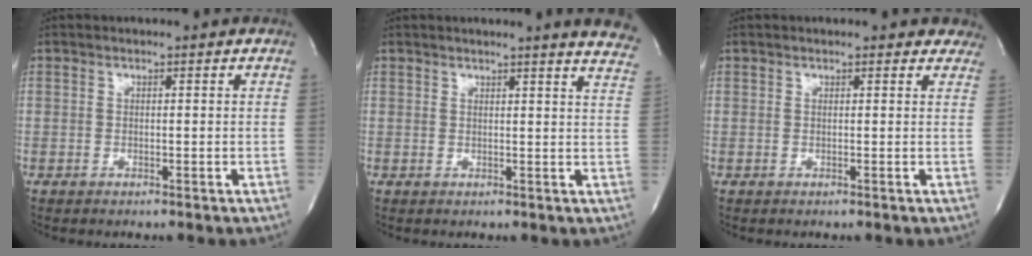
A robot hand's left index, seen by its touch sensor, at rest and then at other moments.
{"total": 9.7, "force": [8.9, -0.4, 4.0], "torque": [-0.040, -0.050, 0.072]}
{"total": 5.4, "force": [4.7, 1.6, 2.0], "torque": [-0.014, 0.001, 0.037]}